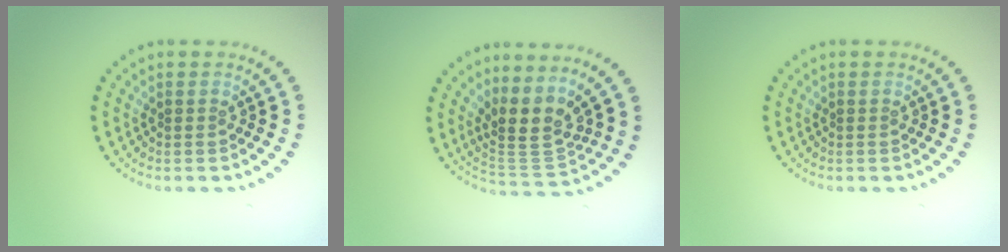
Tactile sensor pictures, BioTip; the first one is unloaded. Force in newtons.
{"total": 3.8, "press": 2.9, "slide": 2.5}
{"total": 0.0}